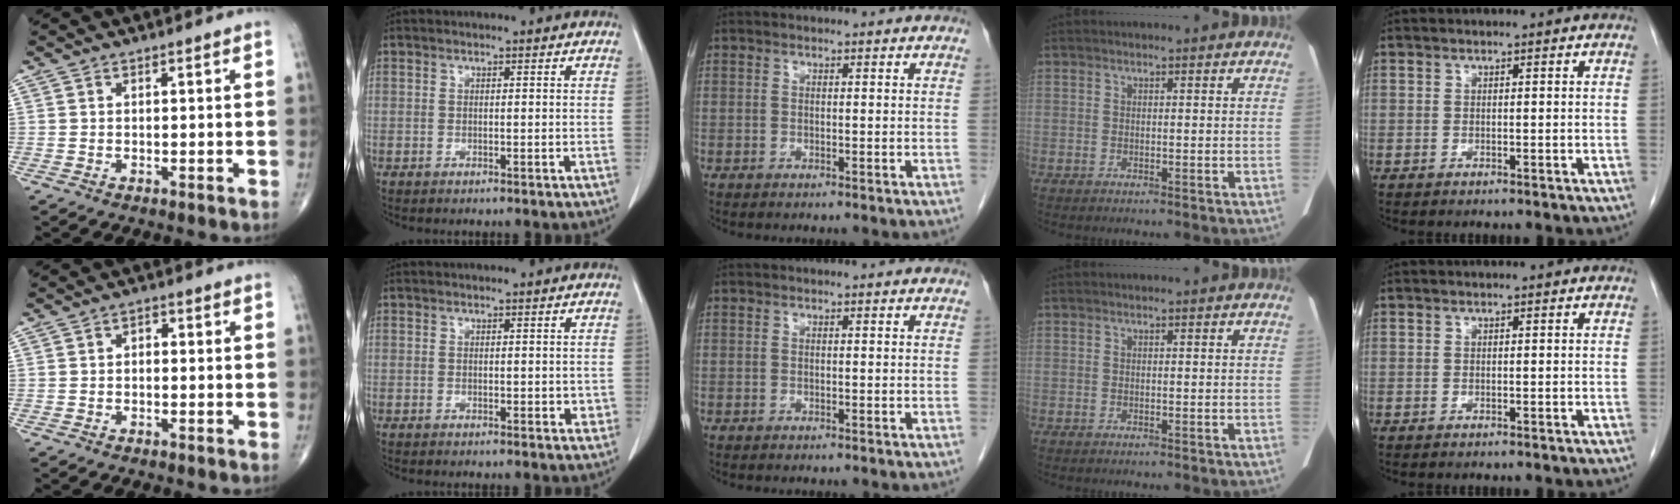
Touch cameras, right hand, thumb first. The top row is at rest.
{"thumb": {"total": 1.7, "force": [0.0, 1.1, 1.2], "torque": [-0.009, 0.007, -0.005]}, "index": {"total": 2.0, "force": [0.2, 1.2, 1.6], "torque": [-0.015, -0.001, 0.007]}}